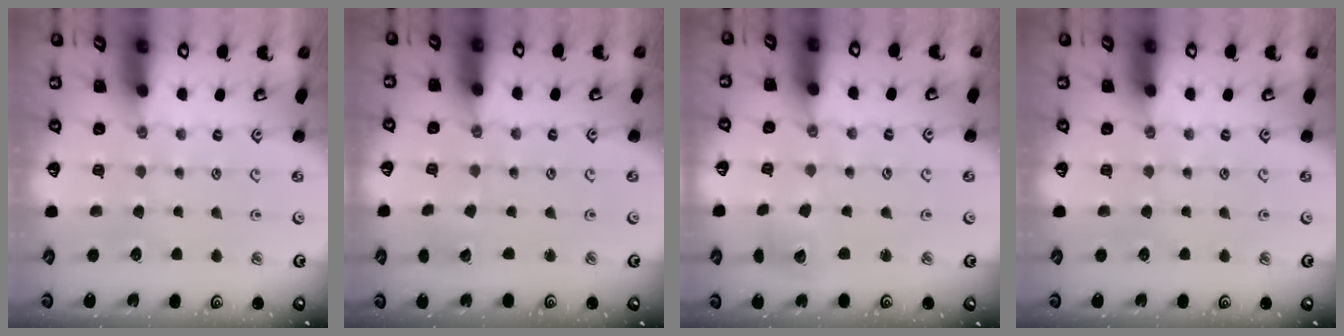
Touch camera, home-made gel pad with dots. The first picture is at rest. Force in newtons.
{"total": 2.7, "press": 2.6, "slide": 0.4}
{"total": 4.8, "press": 4.8, "slide": 0.6}
{"total": 0.0}